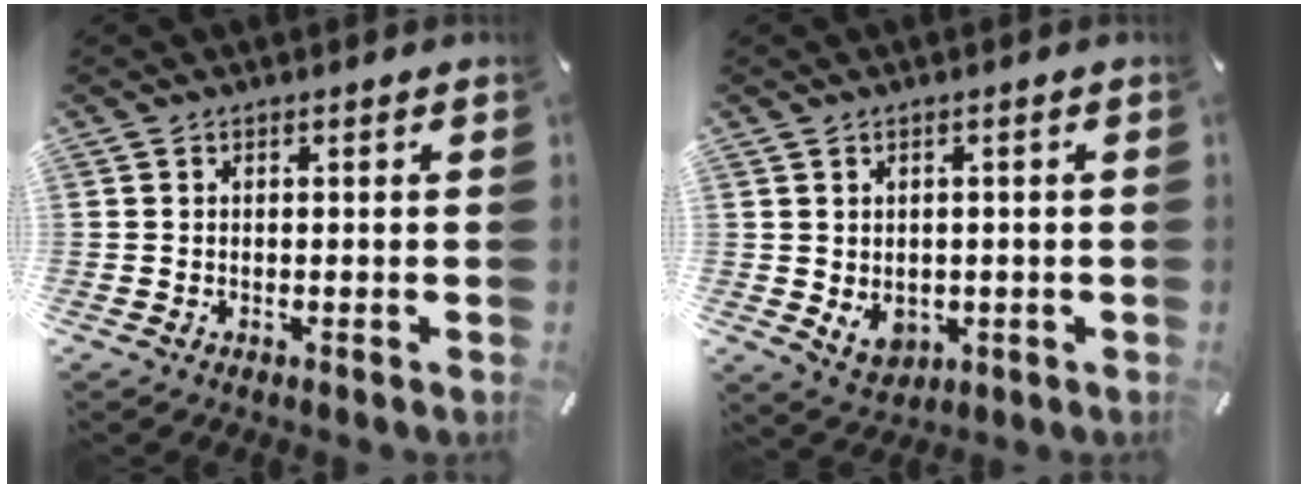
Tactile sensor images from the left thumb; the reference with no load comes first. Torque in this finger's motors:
{"motor_torque": [0.04, 0.12, 0.05, -0.04, 0.03]}